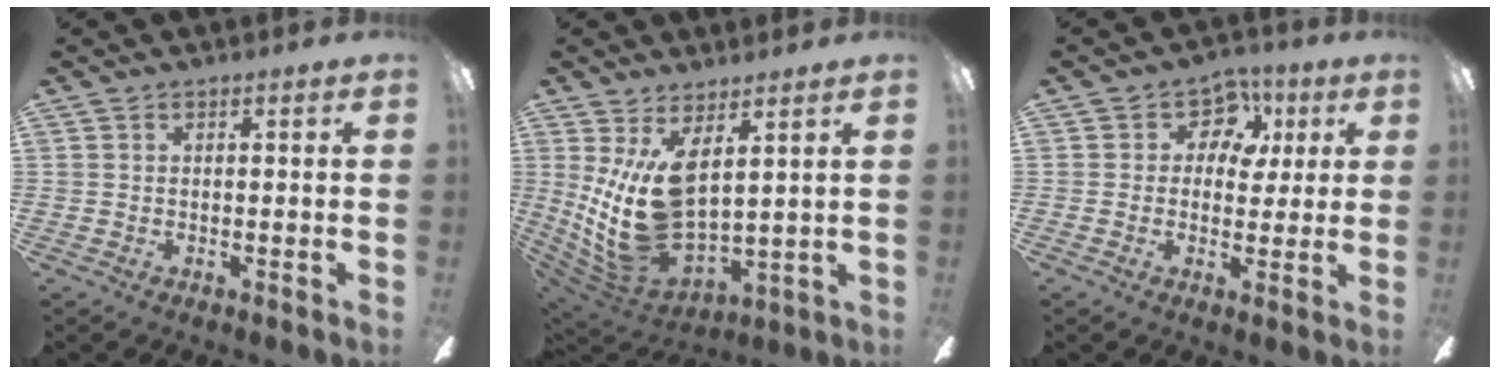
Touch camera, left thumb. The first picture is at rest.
{"total": 16.0, "force": [4.5, 7.8, 13.2], "torque": [-0.289, -0.034, 0.091]}
{"total": 6.0, "force": [2.7, 4.0, 3.5], "torque": [-0.028, -0.004, 0.040]}